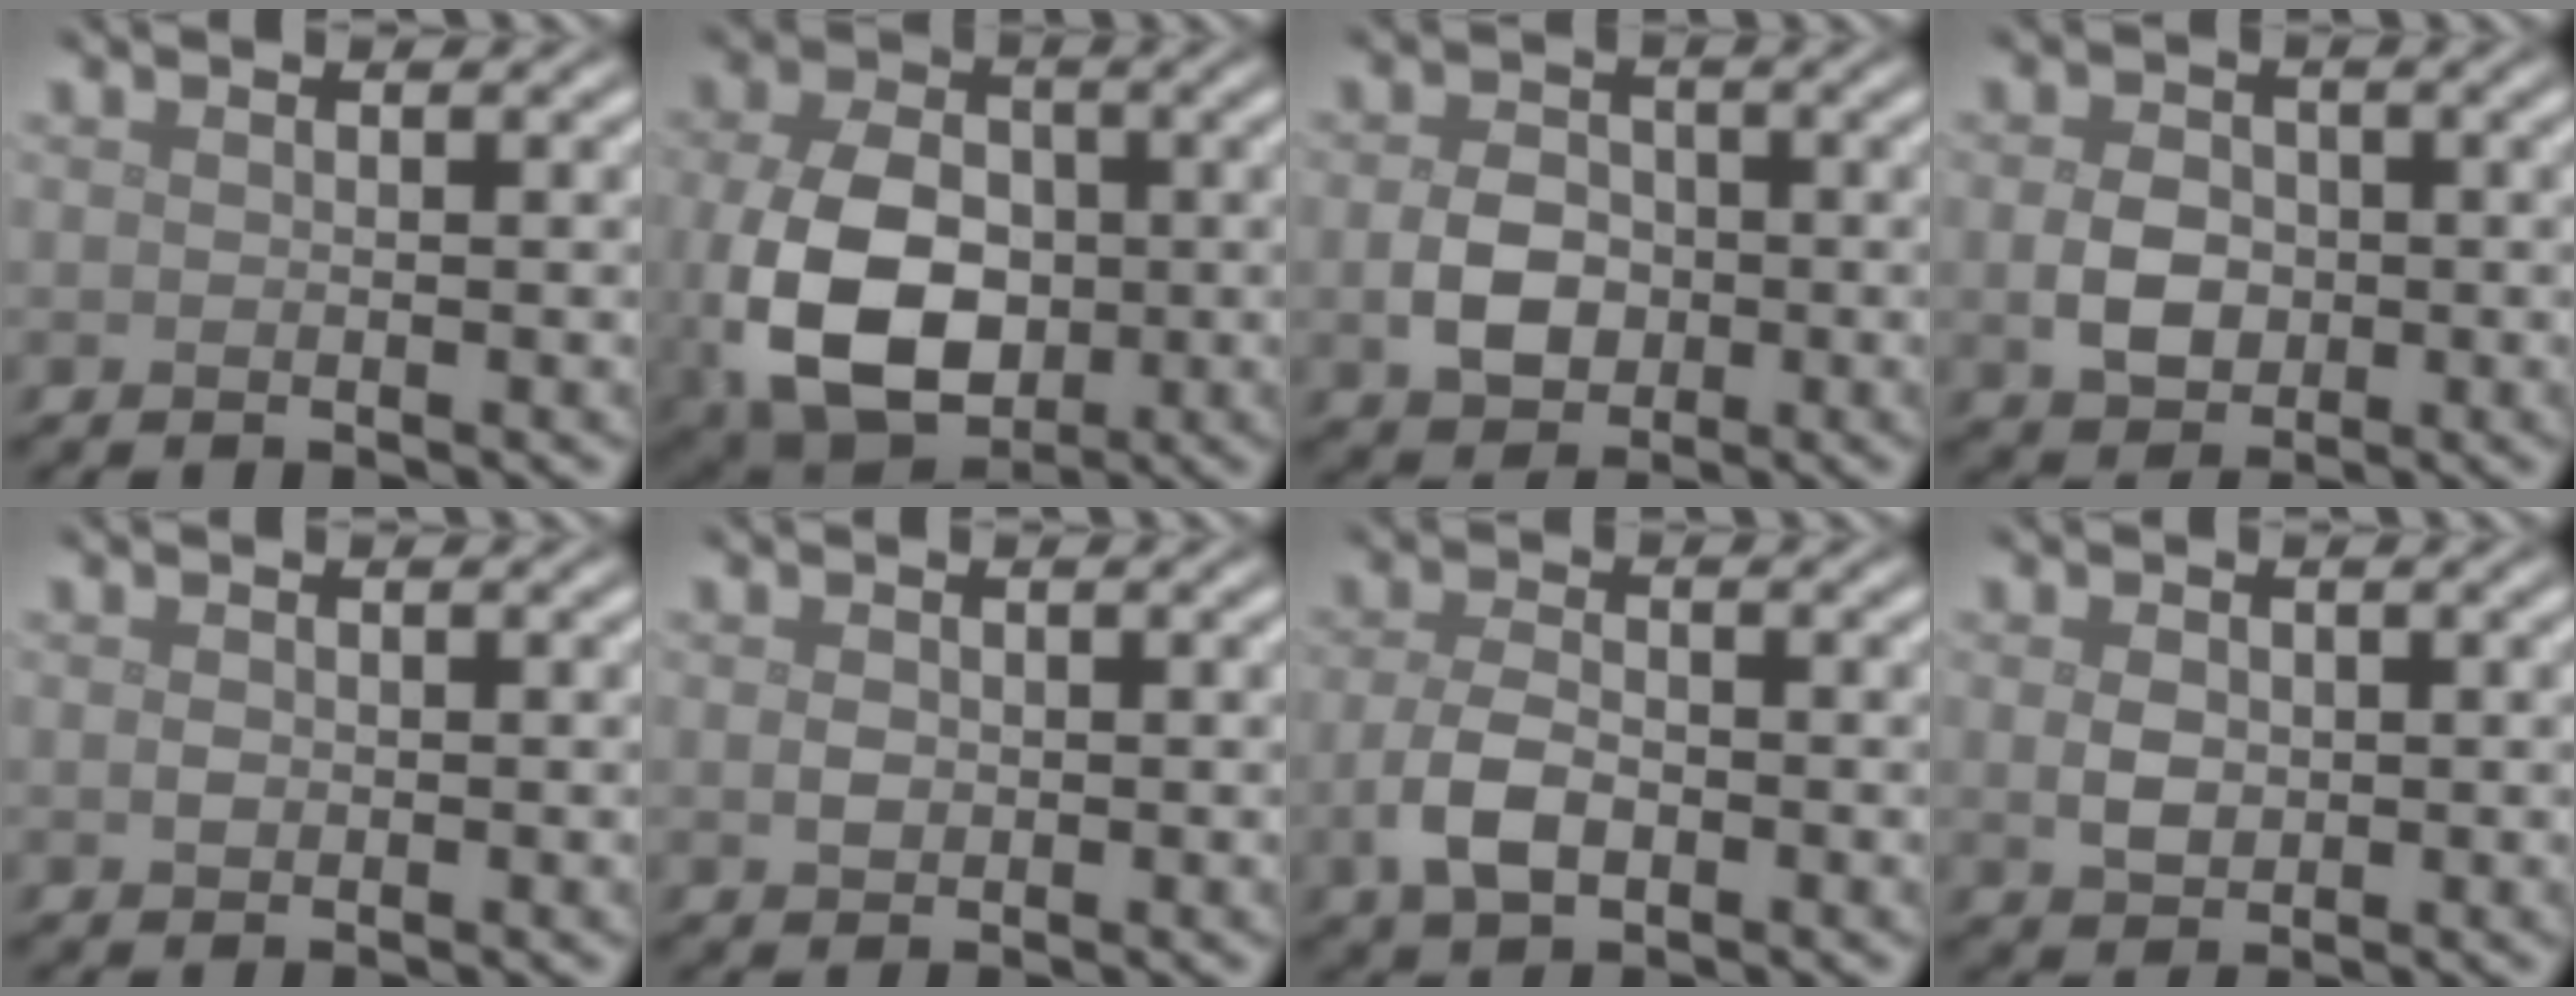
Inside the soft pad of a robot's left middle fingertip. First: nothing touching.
{"total": 10.2, "force": [-1.1, 7.2, 7.1], "torque": [-0.159, -0.022, -0.013]}
{"total": 3.8, "force": [-0.7, 3.0, 2.2], "torque": [-0.042, 0.000, -0.015]}
{"total": 3.5, "force": [-0.4, 2.7, 2.1], "torque": [-0.042, -0.002, -0.010]}
{"total": 0.7, "force": [0.0, 0.5, 0.4], "torque": [-0.009, -0.002, 0.000]}
{"total": 1.1, "force": [0.1, 0.9, 0.6], "torque": [-0.014, -0.002, 0.000]}
{"total": 3.5, "force": [-1.1, 2.1, 2.7], "torque": [-0.057, -0.003, -0.024]}
{"total": 2.1, "force": [0.1, 1.6, 1.3], "torque": [-0.028, -0.001, 0.002]}